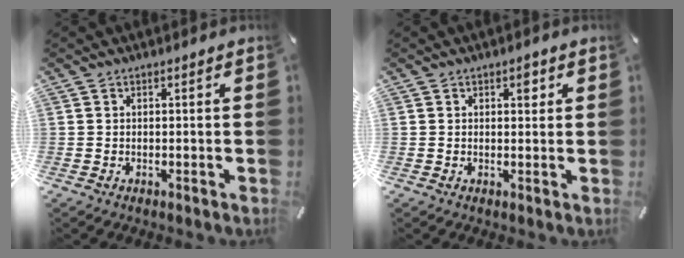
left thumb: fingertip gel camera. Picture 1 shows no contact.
{"total": 2.4, "force": [1.0, 1.3, 1.8], "torque": [-0.014, -0.005, 0.010]}